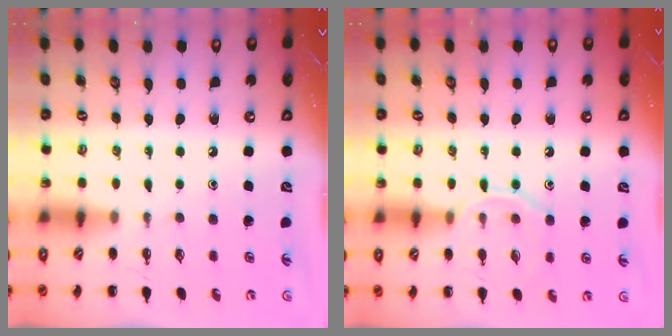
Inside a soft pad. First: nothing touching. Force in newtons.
{"total": 7.9, "press": 7.8, "slide": 1.0}